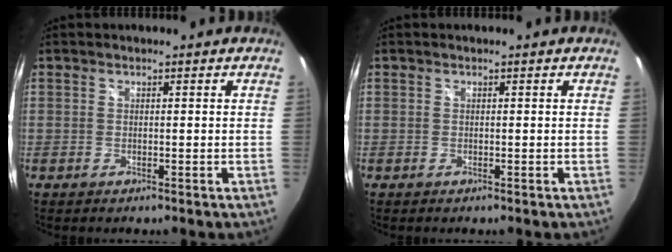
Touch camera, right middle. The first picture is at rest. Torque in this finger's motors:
{"motor_torque": [0.09, -0.04, -0.01, 0.00]}